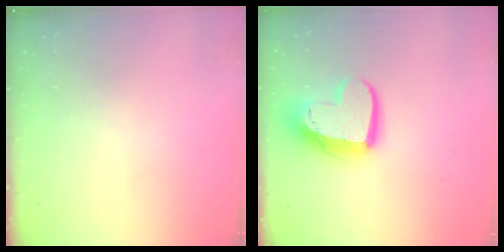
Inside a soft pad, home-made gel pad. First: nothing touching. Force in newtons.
{"total": 15.8, "press": 15.8, "slide": 1.3}